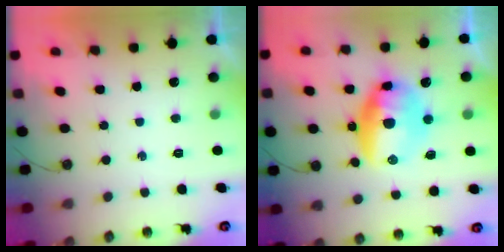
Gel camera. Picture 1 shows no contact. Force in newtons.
{"total": 13.5, "press": 13.2, "slide": 2.9}